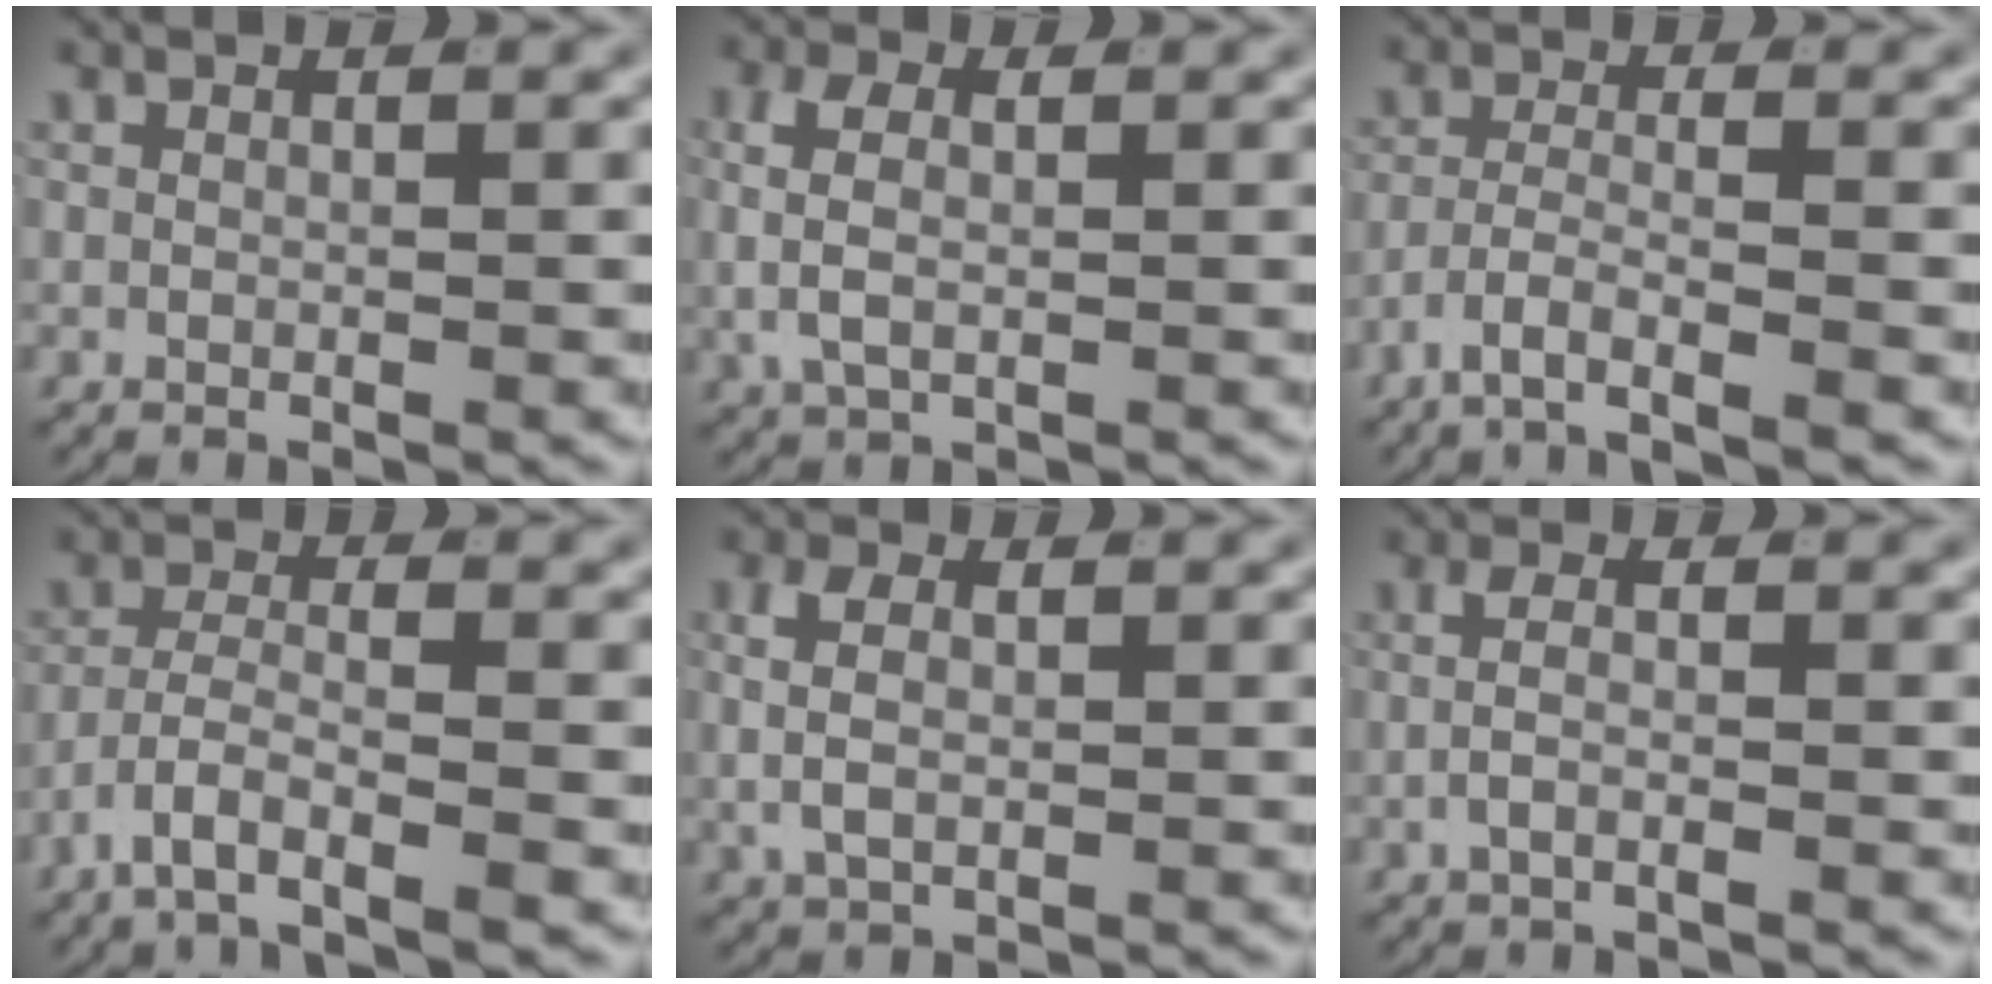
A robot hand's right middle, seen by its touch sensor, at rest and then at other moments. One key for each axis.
{"total": 3.8, "fx": 0.3, "fy": 2.2, "fz": 3.1, "tx": -0.077, "ty": -0.006, "tz": 0.008}
{"total": 4.8, "fx": -3.8, "fy": 0.8, "fz": 2.9, "tx": -0.054, "ty": -0.017, "tz": -0.059}
{"total": 4.7, "fx": -3.3, "fy": 1.1, "fz": 3.1, "tx": -0.069, "ty": -0.018, "tz": -0.051}
{"total": 3.5, "fx": 0.3, "fy": 2.3, "fz": 2.6, "tx": -0.058, "ty": -0.004, "tz": 0.008}
{"total": 2.4, "fx": -0.8, "fy": 0.5, "fz": 2.2, "tx": -0.042, "ty": -0.004, "tz": -0.014}